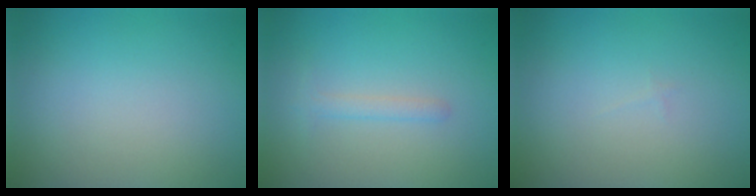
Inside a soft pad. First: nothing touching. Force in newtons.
{"total": 1.2, "press": 1.2, "slide": 0.1}
{"total": 0.0}